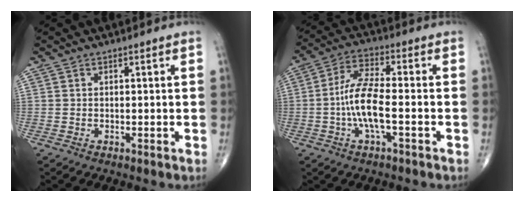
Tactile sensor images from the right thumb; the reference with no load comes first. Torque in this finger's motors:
{"motor_torque": [1.64, 3.37, 1.18, 0.29, 0.13]}